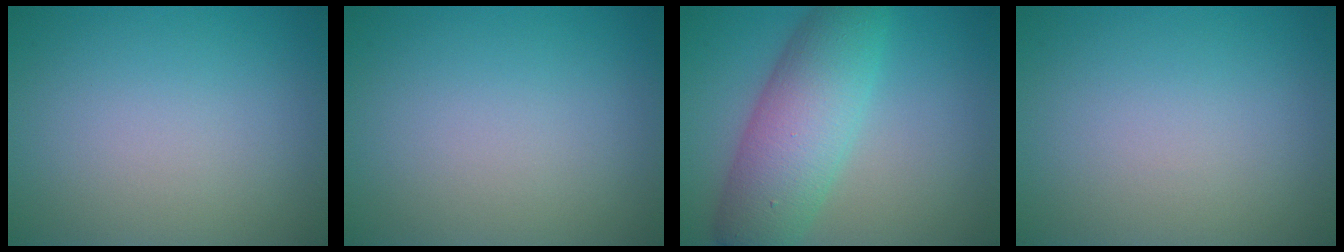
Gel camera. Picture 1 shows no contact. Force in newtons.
{"total": 0.0}
{"total": 7.7, "press": 7.7, "slide": 0.1}
{"total": 0.0}